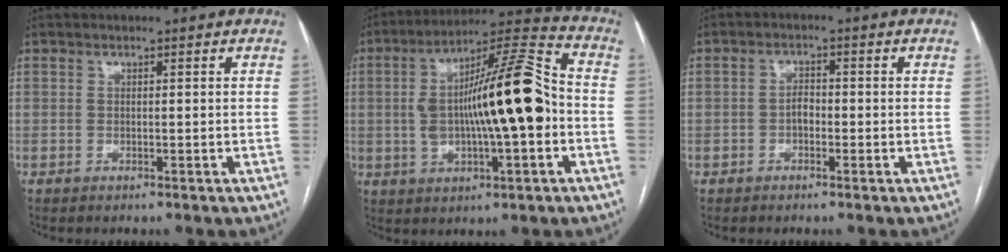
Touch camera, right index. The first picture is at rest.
{"total": 17.3, "force": [-0.9, 3.4, 17.0], "torque": [-0.289, 0.029, -0.013]}
{"total": 2.0, "force": [-0.7, 1.5, 1.2], "torque": [-0.016, 0.011, -0.012]}